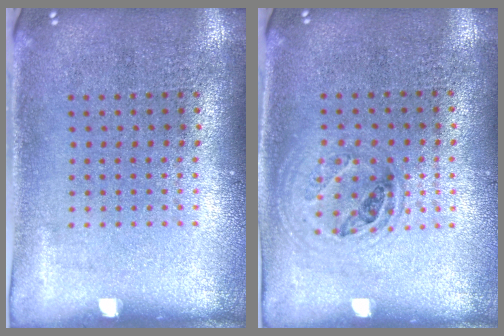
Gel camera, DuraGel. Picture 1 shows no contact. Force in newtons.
{"total": 1.0, "press": 0.9, "slide": 0.4}